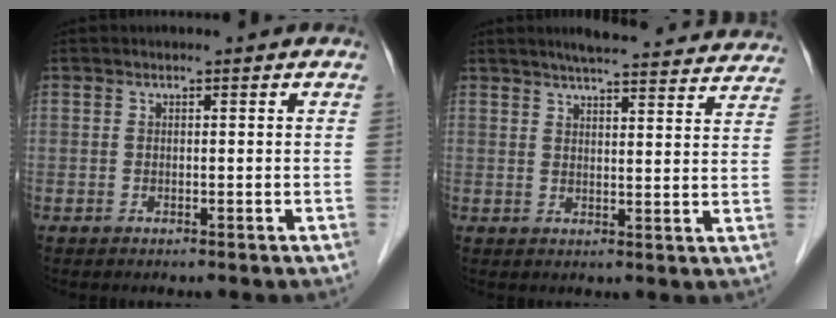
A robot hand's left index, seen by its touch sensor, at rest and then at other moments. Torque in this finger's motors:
{"motor_torque": [0.85, -0.88, 0.03, 0.03]}